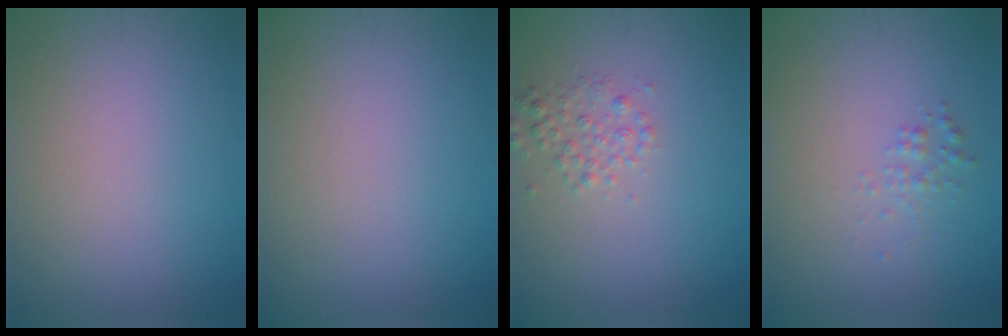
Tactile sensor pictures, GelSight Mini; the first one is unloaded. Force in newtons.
{"total": 0.0}
{"total": 1.8, "press": 1.8, "slide": 0.0}
{"total": 1.0, "press": 1.0, "slide": 0.0}